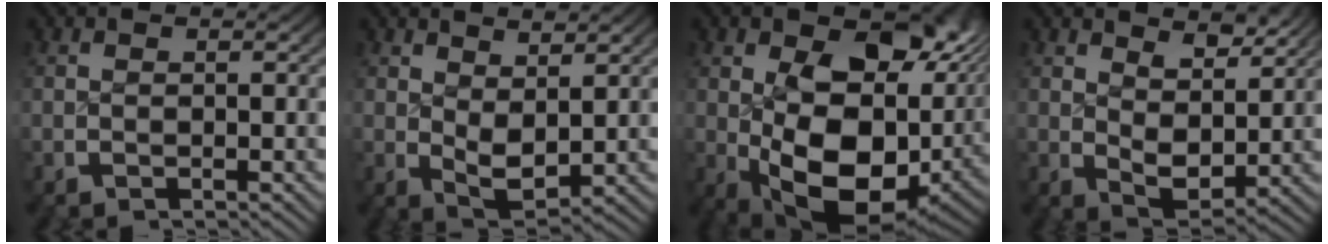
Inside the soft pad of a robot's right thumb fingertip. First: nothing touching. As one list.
[{"total": 3.6, "force": [1.1, 2.2, 2.7], "torque": [-0.046, -0.020, 0.030]}, {"total": 16.7, "force": [-1.4, 10.6, 12.9], "torque": [-0.217, -0.064, 0.008]}, {"total": 4.5, "force": [1.9, 2.7, 3.1], "torque": [-0.054, -0.025, 0.042]}]